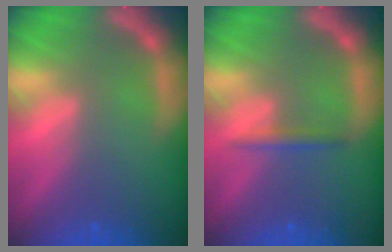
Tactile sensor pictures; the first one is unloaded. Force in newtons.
{"total": 1.4}